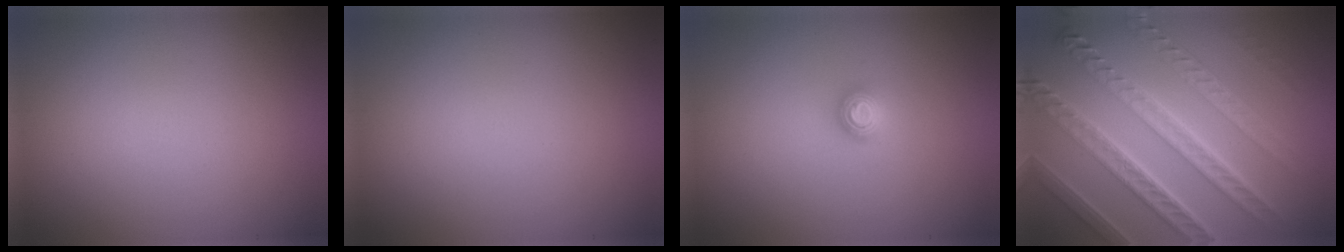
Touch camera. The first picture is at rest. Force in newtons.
{"total": 0.0}
{"total": 0.9, "press": 0.9, "slide": 0.0}
{"total": 8.7, "press": 6.2, "slide": 6.0}